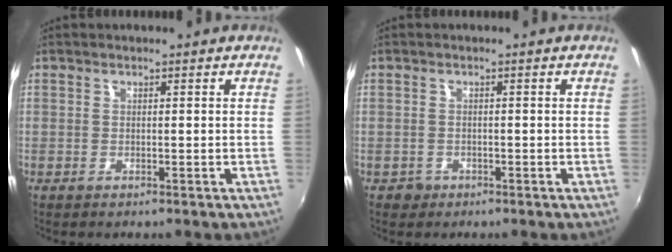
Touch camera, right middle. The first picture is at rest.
{"total": 1.9, "force": [-1.0, 1.6, 0.3], "torque": [-0.010, -0.003, -0.014]}